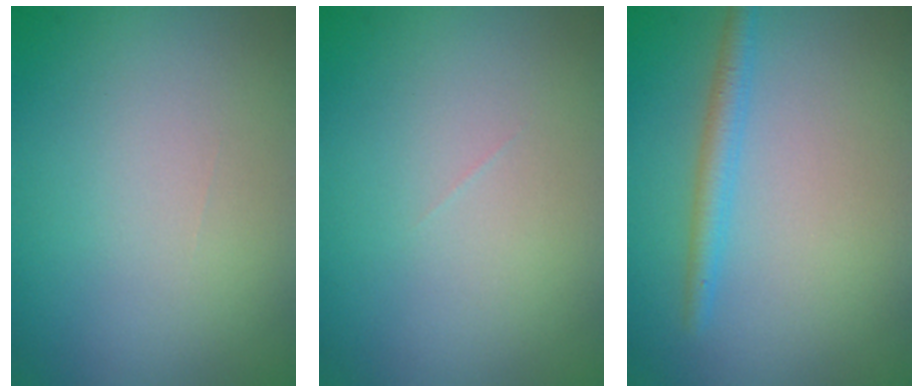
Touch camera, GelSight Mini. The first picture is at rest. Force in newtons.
{"total": 0.0}
{"total": 1.9, "press": 1.9, "slide": 0.2}